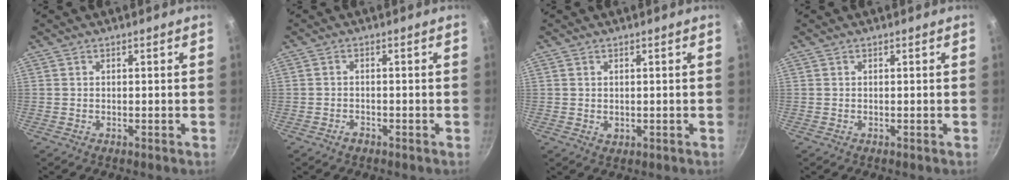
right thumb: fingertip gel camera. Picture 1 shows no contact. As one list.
[{"total": 1.3, "force": [-0.8, 0.8, 0.6], "torque": [-0.015, 0.005, -0.016]}, {"total": 1.0, "force": [0.3, 0.8, 0.5], "torque": [-0.006, -0.004, 0.005]}, {"total": 0.0}]